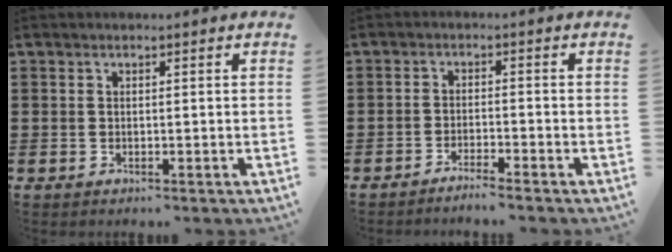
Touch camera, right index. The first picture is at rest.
{"total": 2.2, "force": [-2.1, -0.4, 0.4], "torque": [-0.008, 0.003, -0.043]}